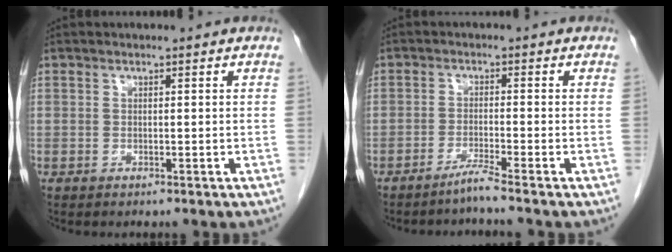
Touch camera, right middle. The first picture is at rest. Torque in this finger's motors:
{"motor_torque": [0.07, -0.38, -0.03, 0.00]}